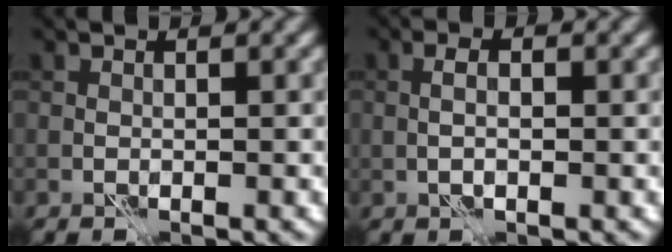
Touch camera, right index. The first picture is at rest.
{"total": 1.7, "force": [-0.1, 0.7, 1.6], "torque": [-0.028, 0.001, -0.003]}